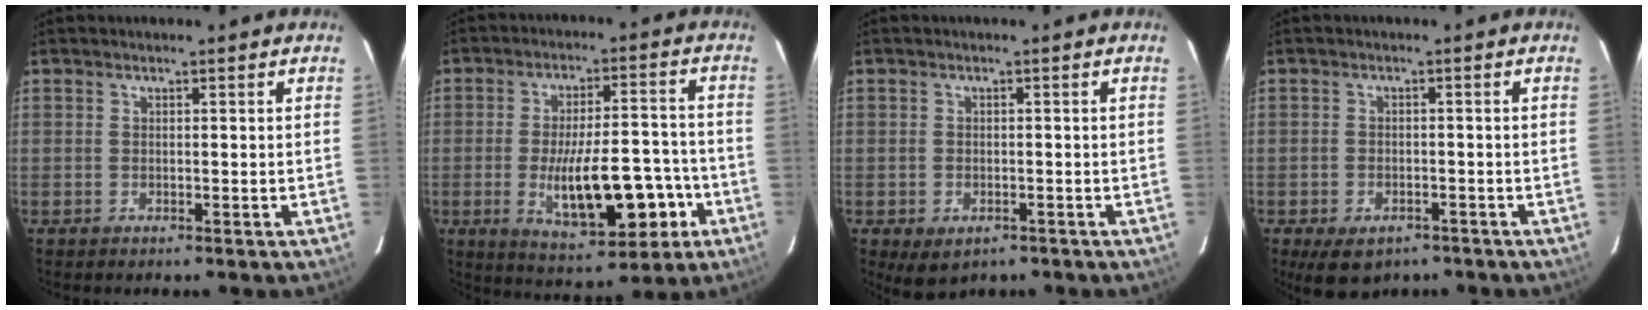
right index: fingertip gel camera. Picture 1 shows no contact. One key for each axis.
{"total": 14.7, "fx": -4.5, "fy": 4.6, "fz": 13.2, "tx": -0.212, "ty": 0.008, "tz": -0.058}
{"total": 6.1, "fx": -4.1, "fy": 3.8, "fz": 2.5, "tx": -0.039, "ty": -0.001, "tz": -0.050}
{"total": 6.6, "fx": -4.5, "fy": 3.9, "fz": 2.9, "tx": -0.047, "ty": -0.001, "tz": -0.060}